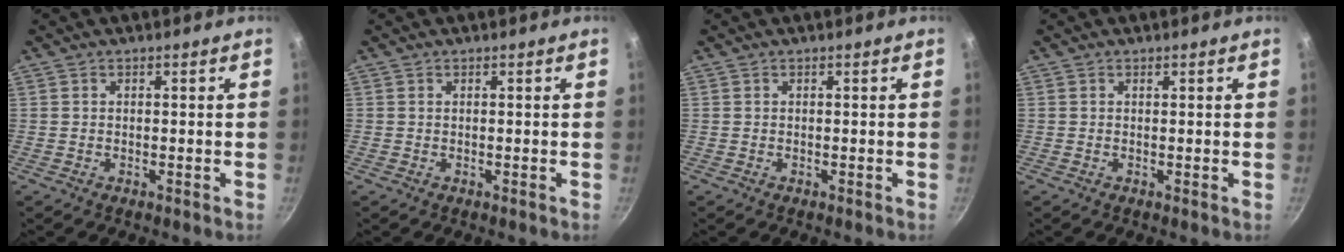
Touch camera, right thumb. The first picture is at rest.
{"total": 0.0}
{"total": 0.0}
{"total": 0.0}